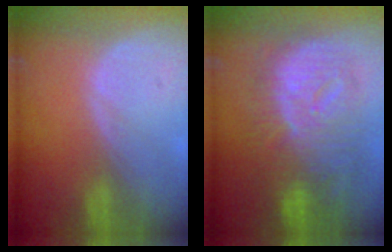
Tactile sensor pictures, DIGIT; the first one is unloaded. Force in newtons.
{"total": 12.5, "press": 12.5, "slide": 1.1}